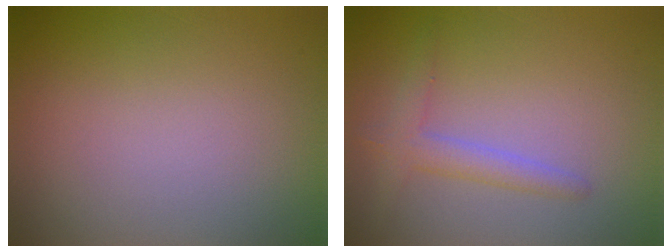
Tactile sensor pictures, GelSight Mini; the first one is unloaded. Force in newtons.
{"total": 2.3, "press": 2.3, "slide": 0.1}